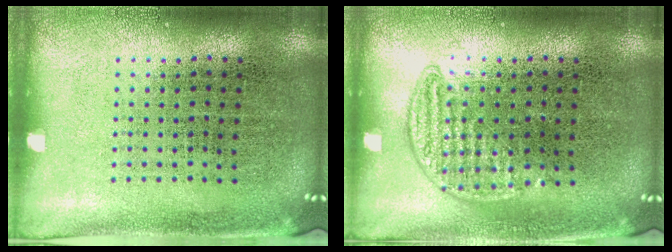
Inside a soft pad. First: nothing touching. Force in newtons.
{"total": 0.8, "press": 0.7, "slide": 0.4}